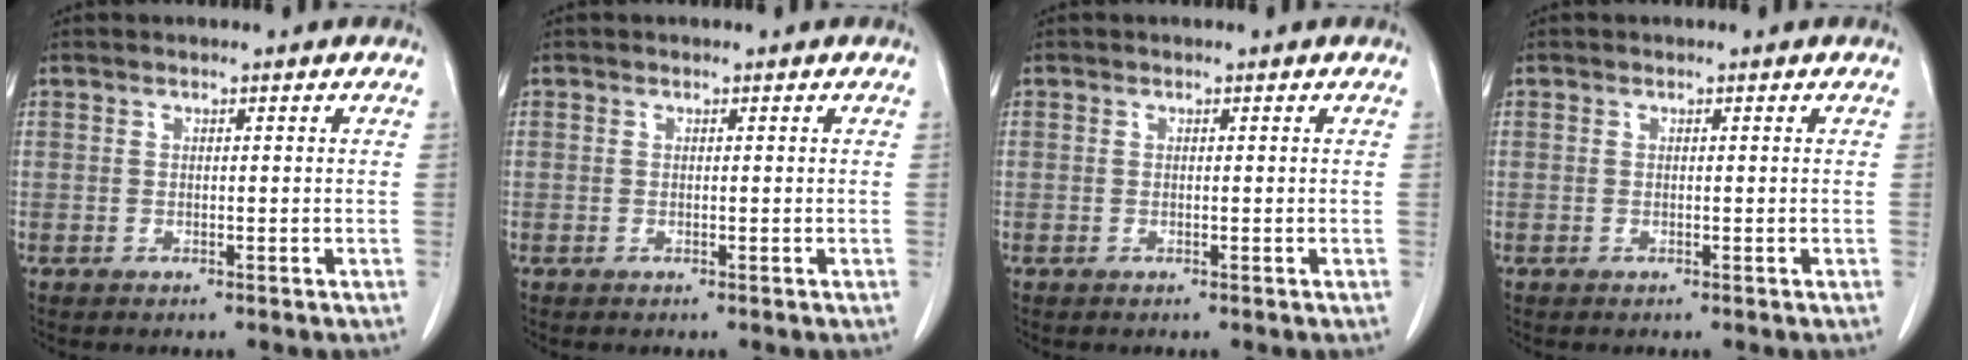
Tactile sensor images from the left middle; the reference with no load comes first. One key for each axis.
{"total": 0.0}
{"total": 0.0}
{"total": 0.0}